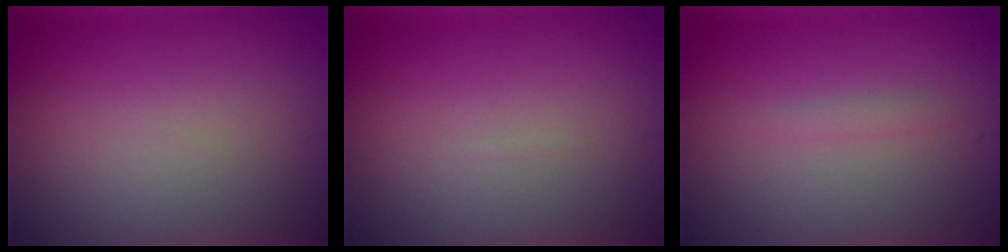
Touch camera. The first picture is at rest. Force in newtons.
{"total": 0.0}
{"total": 0.8, "press": 0.8, "slide": 0.1}